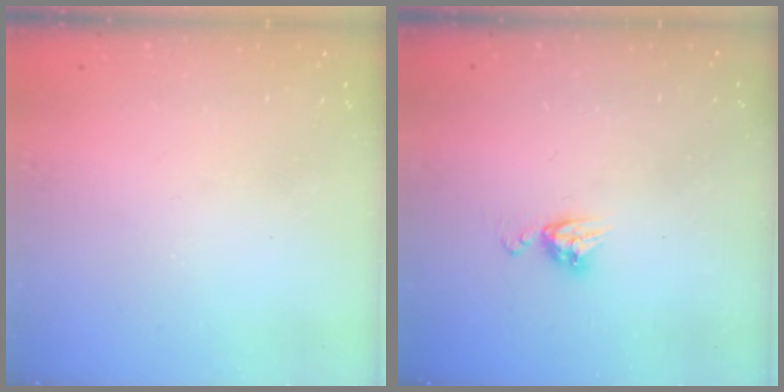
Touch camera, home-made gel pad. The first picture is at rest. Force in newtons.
{"total": 5.9, "press": 5.9, "slide": 0.5}